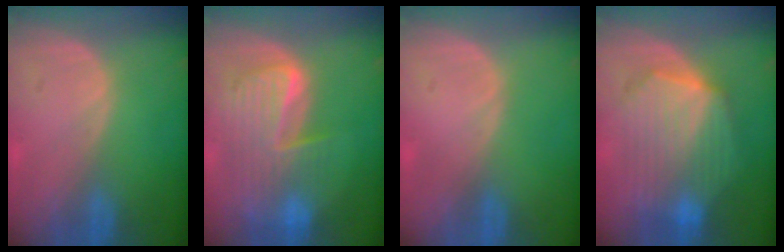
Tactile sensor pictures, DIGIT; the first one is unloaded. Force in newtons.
{"total": 9.9, "press": 8.4, "slide": 5.1}
{"total": 0.0}
{"total": 10.7, "press": 10.7, "slide": 0.7}